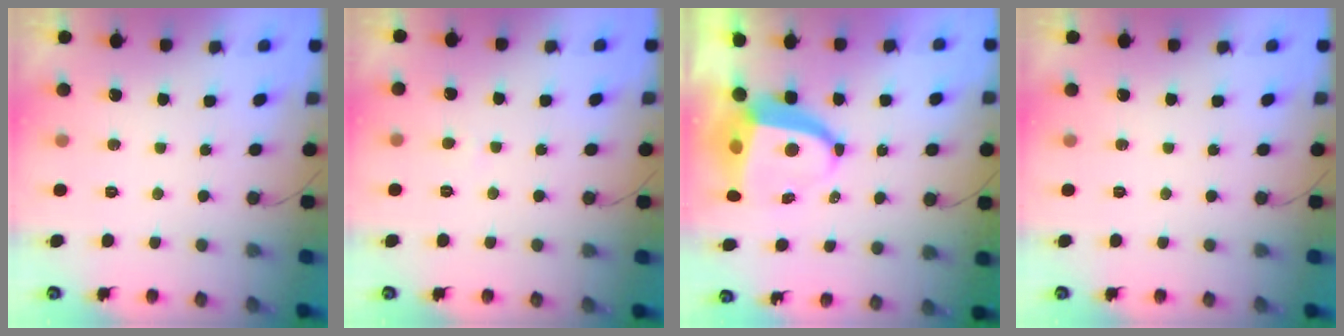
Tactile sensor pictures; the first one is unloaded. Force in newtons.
{"total": 0.7, "press": 0.7, "slide": 0.1}
{"total": 7.9, "press": 7.8, "slide": 1.2}
{"total": 0.0}